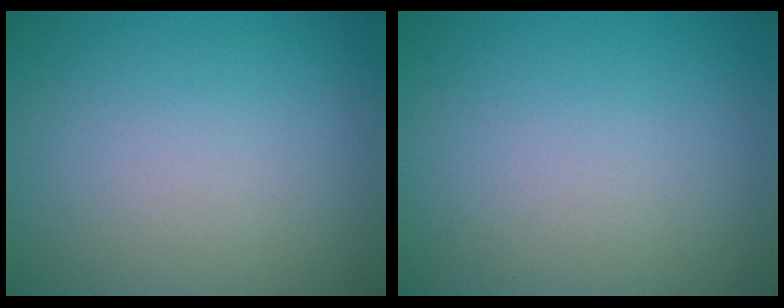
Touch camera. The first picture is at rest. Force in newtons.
{"total": 0.0}